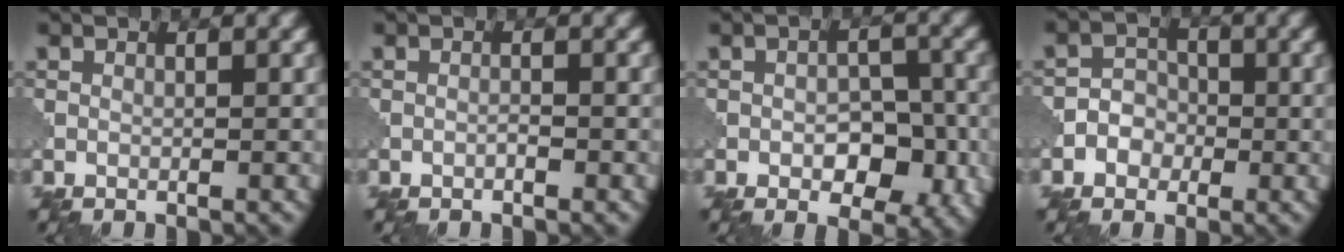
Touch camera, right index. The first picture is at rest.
{"total": 0.5, "force": [-0.3, 0.1, 0.4], "torque": [-0.008, 0.002, -0.007]}
{"total": 5.8, "force": [-1.7, 3.4, 4.4], "torque": [-0.052, -0.001, -0.025]}
{"total": 2.4, "force": [-0.9, 2.1, 0.8], "torque": [0.007, 0.006, -0.026]}